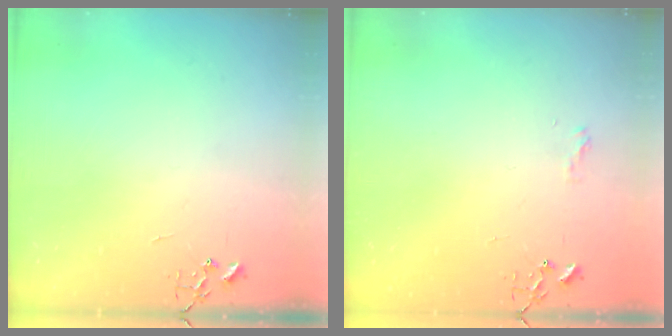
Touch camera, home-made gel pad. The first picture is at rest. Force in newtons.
{"total": 6.3, "press": 6.3, "slide": 0.8}